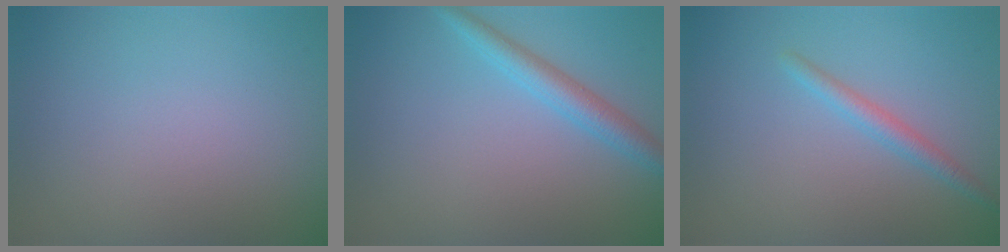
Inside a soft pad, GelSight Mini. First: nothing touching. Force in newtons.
{"total": 2.7, "press": 2.7, "slide": 0.3}
{"total": 1.8, "press": 1.8, "slide": 0.1}